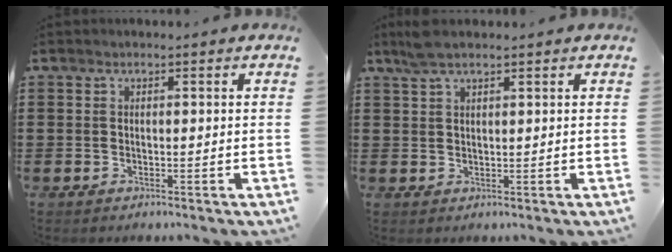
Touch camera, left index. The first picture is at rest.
{"total": 3.2, "force": [2.3, 0.7, 2.0], "torque": [-0.044, 0.004, 0.043]}